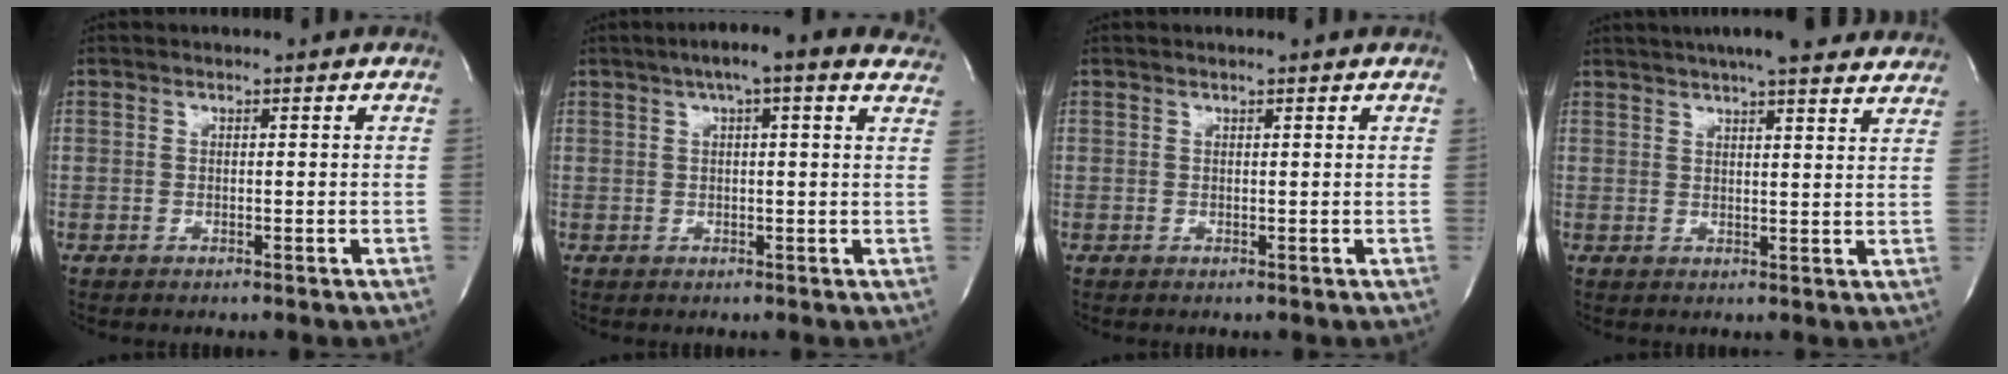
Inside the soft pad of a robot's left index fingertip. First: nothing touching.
{"total": 11.0, "force": [8.1, 2.0, 7.1], "torque": [-0.103, 0.031, 0.094]}
{"total": 0.8, "force": [0.7, -0.2, 0.4], "torque": [-0.014, -0.001, 0.014]}
{"total": 17.6, "force": [15.4, 2.3, 8.3], "torque": [-0.124, 0.031, 0.192]}